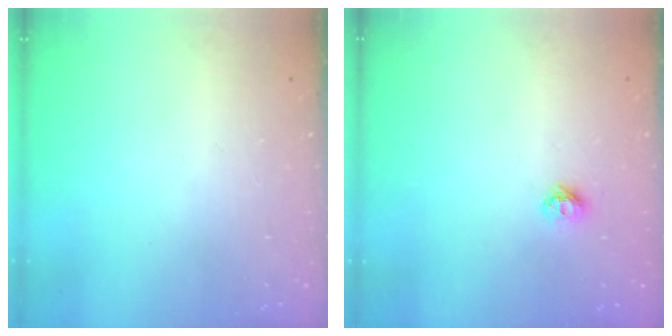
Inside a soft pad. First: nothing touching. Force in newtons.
{"total": 5.8, "press": 5.8, "slide": 0.7}